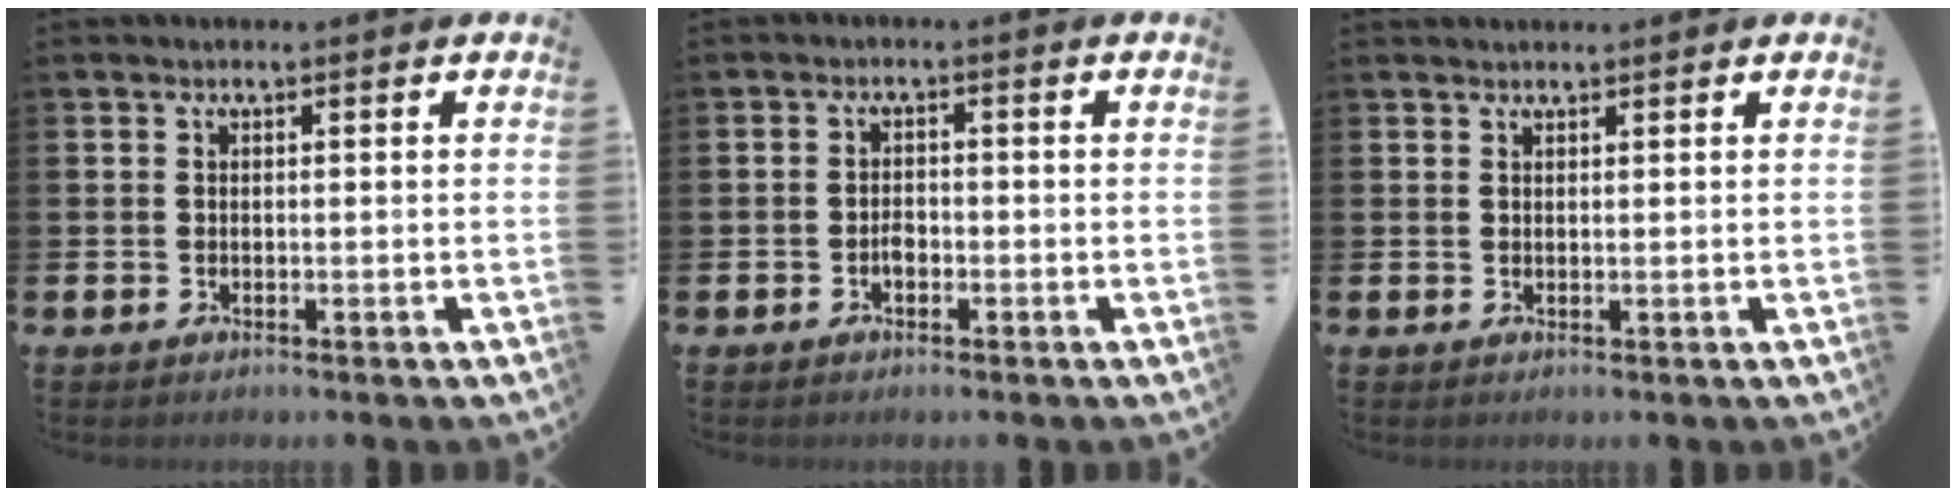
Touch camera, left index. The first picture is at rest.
{"total": 1.6, "force": [-0.7, 1.1, 1.0], "torque": [-0.012, 0.000, -0.014]}
{"total": 0.9, "force": [0.9, 0.1, 0.1], "torque": [0.012, -0.004, 0.014]}